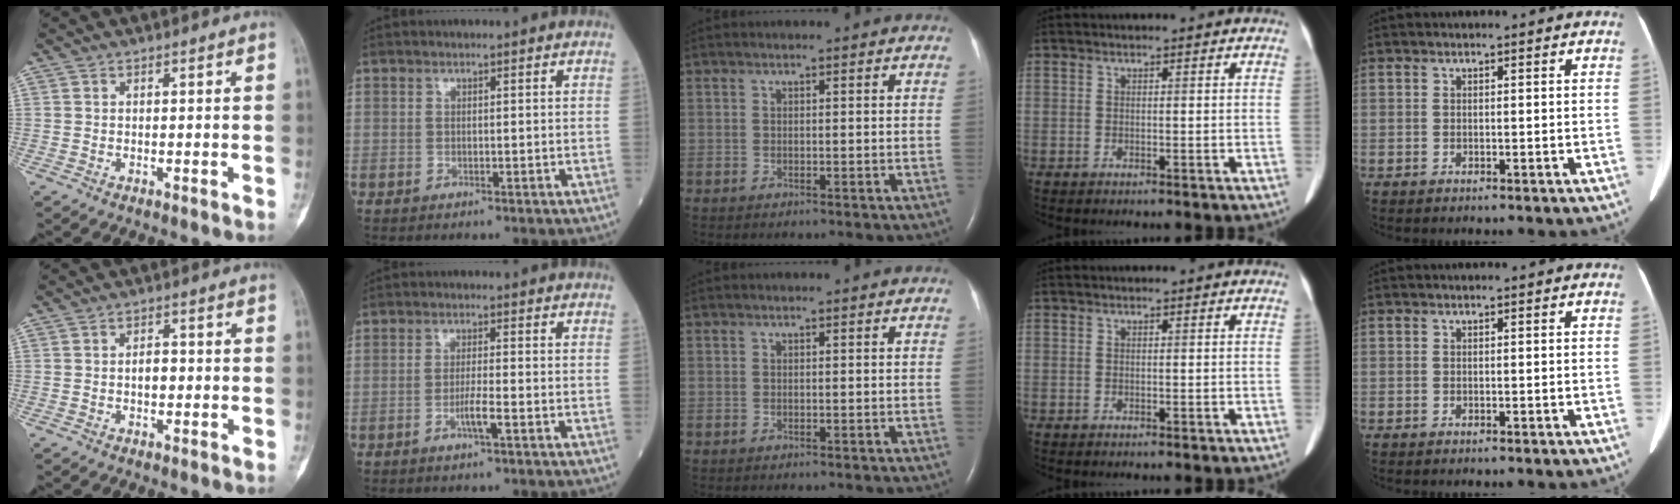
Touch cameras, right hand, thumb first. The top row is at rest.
{"thumb": {"total": 2.6, "force": [-0.3, 1.7, 2.0], "torque": [-0.023, 0.006, -0.007]}, "index": {"total": 3.0, "force": [-1.3, -0.2, 2.7], "torque": [-0.052, -0.003, -0.027]}}